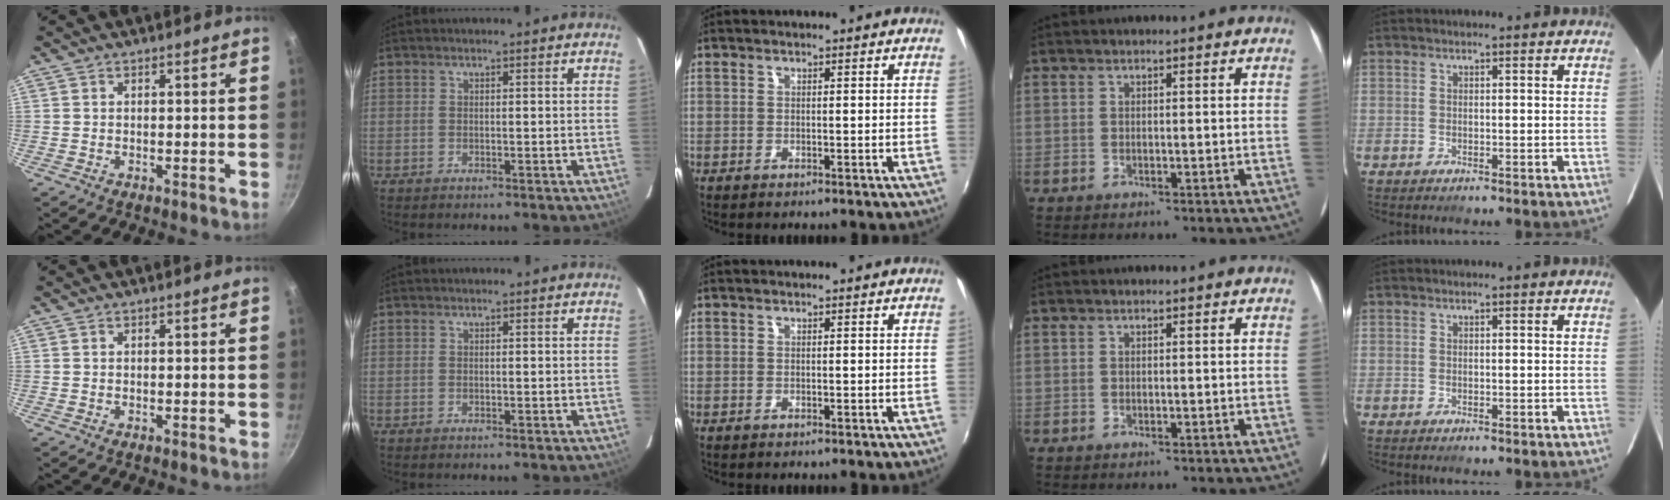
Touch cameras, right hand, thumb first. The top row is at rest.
{}